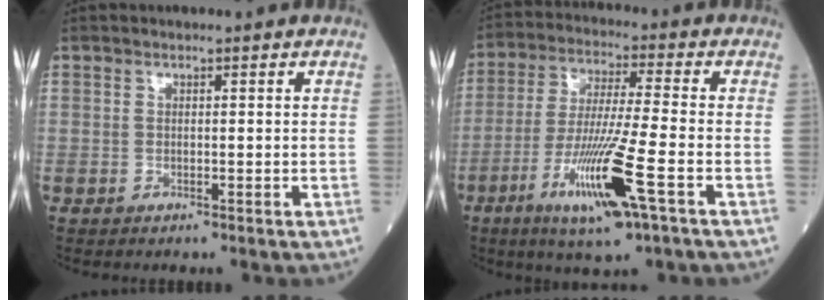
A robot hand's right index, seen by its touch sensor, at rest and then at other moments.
{"total": 13.2, "force": [-5.5, 0.1, 12.0], "torque": [-0.239, -0.024, -0.097]}